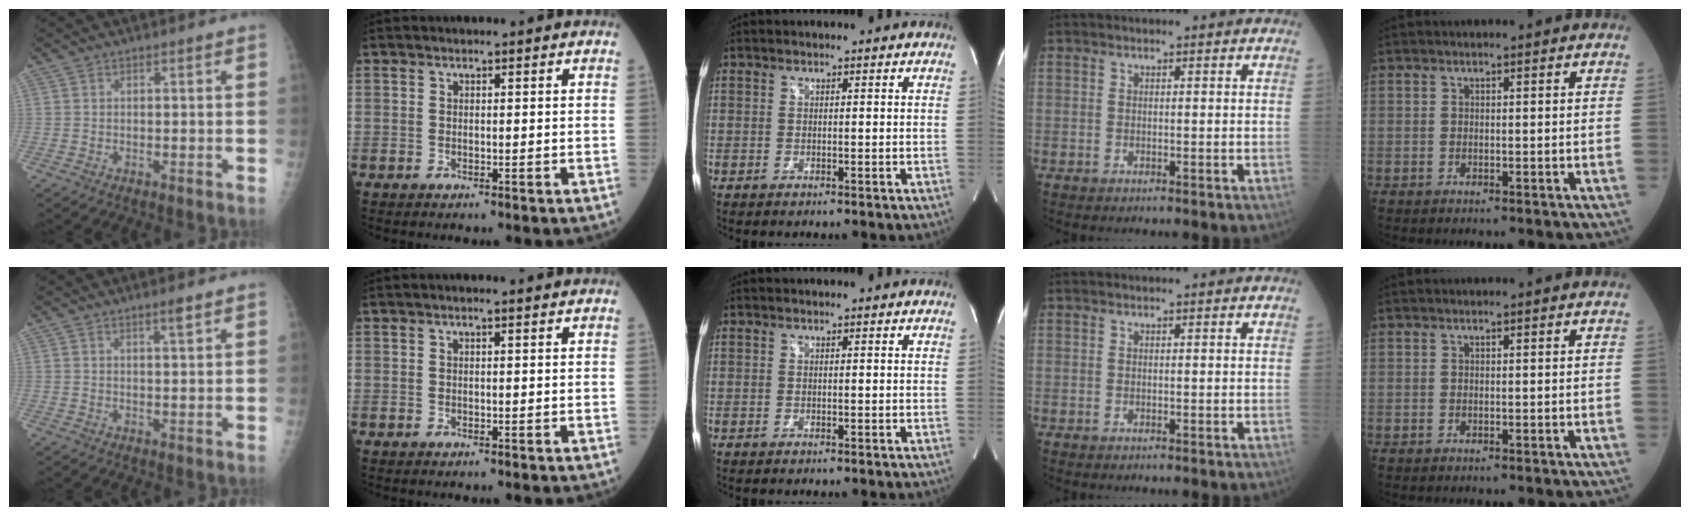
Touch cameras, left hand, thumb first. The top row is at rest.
{"thumb": {"total": 1.9, "force": [1.3, 0.1, 1.4], "torque": [-0.021, -0.010, 0.023]}, "index": {"total": 1.0, "force": [0.8, -0.1, 0.6], "torque": [-0.012, 0.007, 0.014]}}